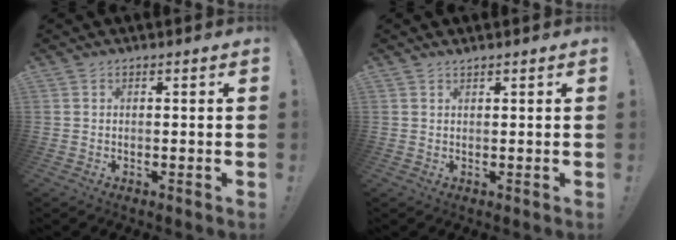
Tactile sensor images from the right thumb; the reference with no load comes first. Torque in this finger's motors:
{"motor_torque": [-0.18, -0.54, -0.08, -0.04, 0.01]}